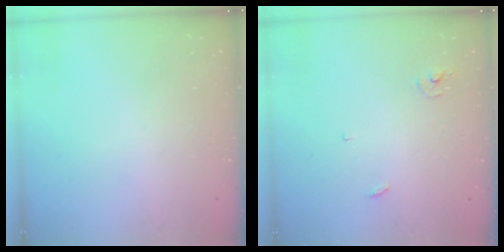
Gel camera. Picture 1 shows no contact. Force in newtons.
{"total": 2.9, "press": 2.9, "slide": 0.2}